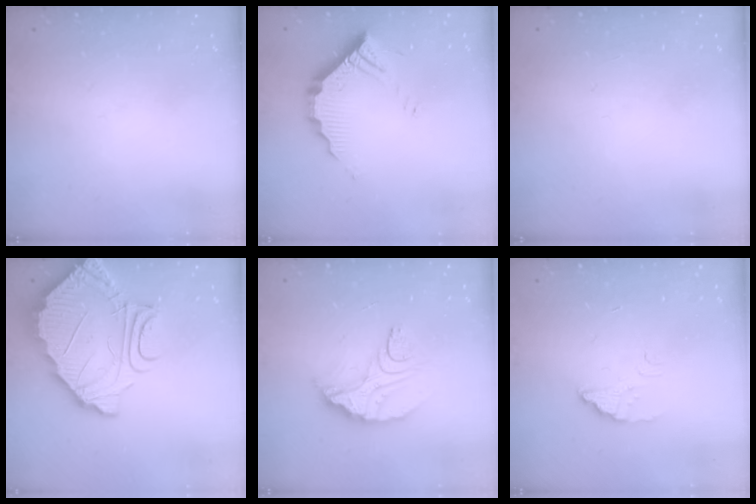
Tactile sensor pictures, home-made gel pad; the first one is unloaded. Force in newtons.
{"total": 9.6, "press": 9.6, "slide": 0.4}
{"total": 2.2, "press": 2.2, "slide": 0.1}
{"total": 12.6, "press": 12.6, "slide": 0.9}
{"total": 10.7, "press": 10.7, "slide": 0.8}
{"total": 2.5, "press": 2.5, "slide": 0.2}